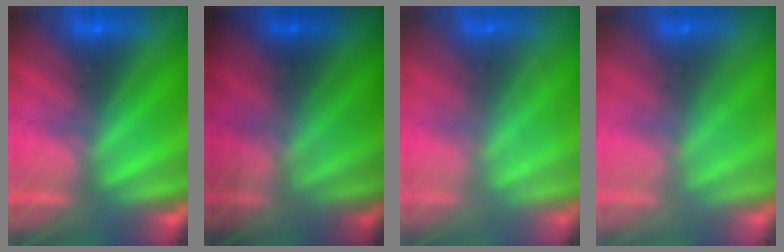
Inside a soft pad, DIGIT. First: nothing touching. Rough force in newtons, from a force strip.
{"total": 1.9}
{"total": 2.4}
{"total": 2.3}